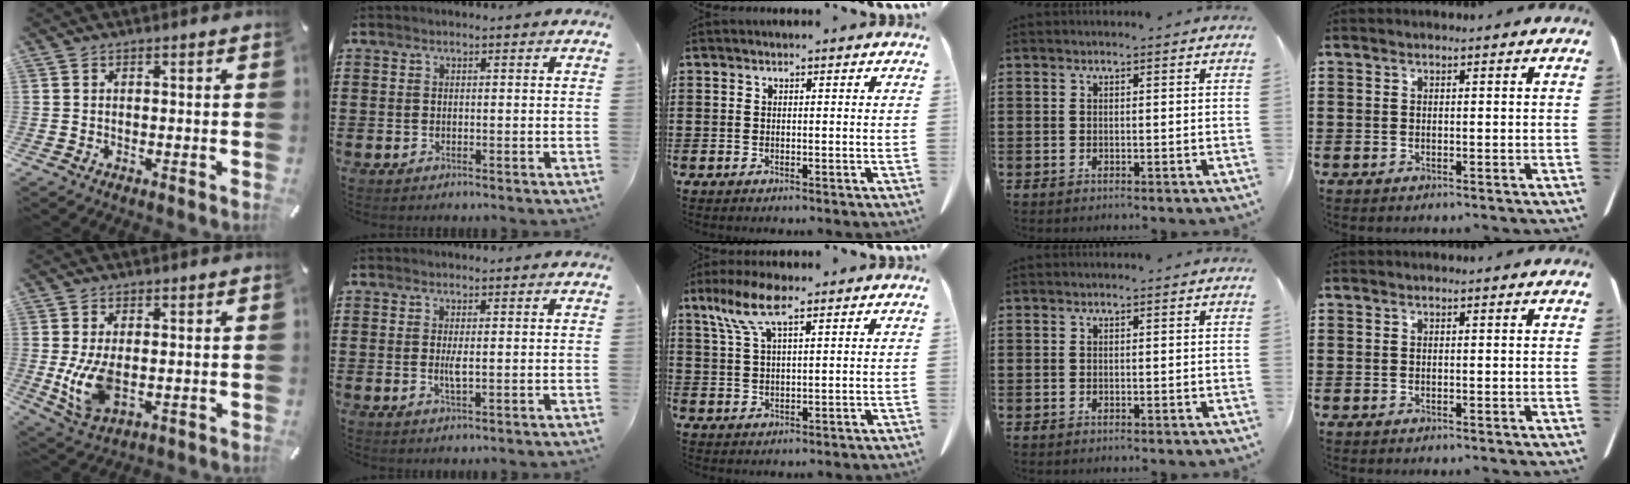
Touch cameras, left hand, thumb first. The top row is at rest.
{"thumb": {"total": 8.9, "force": [-0.4, 5.1, 7.3], "torque": [-0.163, -0.010, -0.007]}, "index": {"total": 2.0, "force": [0.0, 0.4, 1.9], "torque": [-0.044, -0.006, -0.003]}, "middle": {"total": 7.4, "force": [4.5, 2.0, 5.6], "torque": [-0.127, 0.000, 0.077]}}